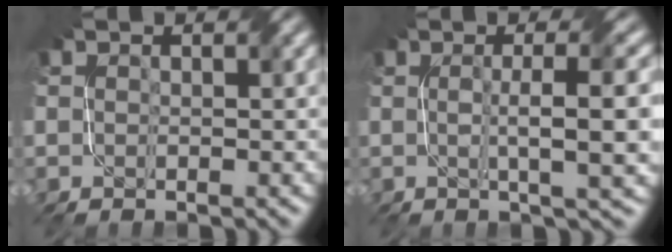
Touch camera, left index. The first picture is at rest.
{"total": 5.9, "force": [0.2, 1.1, 5.8], "torque": [-0.083, 0.005, 0.002]}